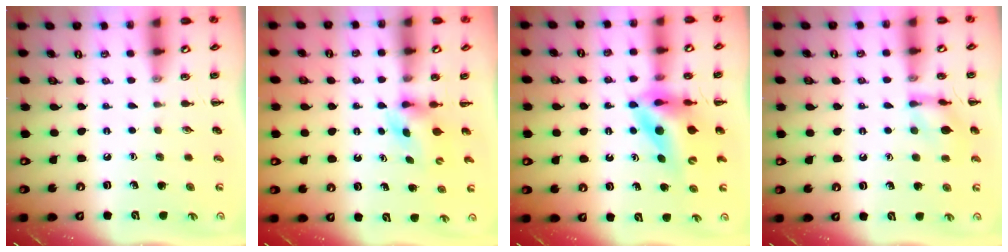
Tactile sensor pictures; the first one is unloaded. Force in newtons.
{"total": 3.1, "press": 2.7, "slide": 1.4}
{"total": 10.3, "press": 9.8, "slide": 3.2}
{"total": 10.2, "press": 10.2, "slide": 0.7}